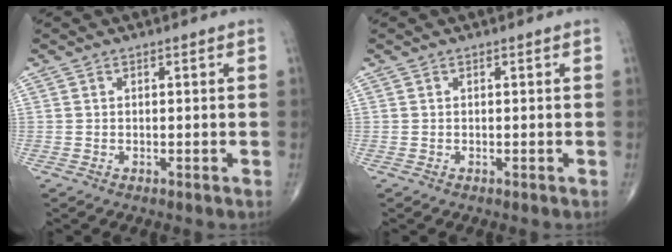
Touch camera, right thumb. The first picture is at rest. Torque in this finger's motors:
{"motor_torque": [0.00, 0.00, 0.00, 0.00, 0.01]}